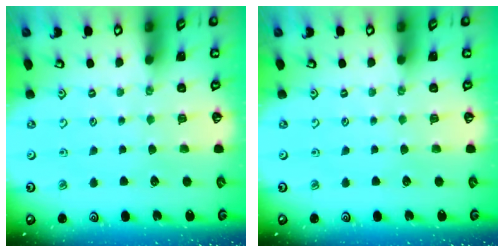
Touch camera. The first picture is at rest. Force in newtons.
{"total": 0.0}